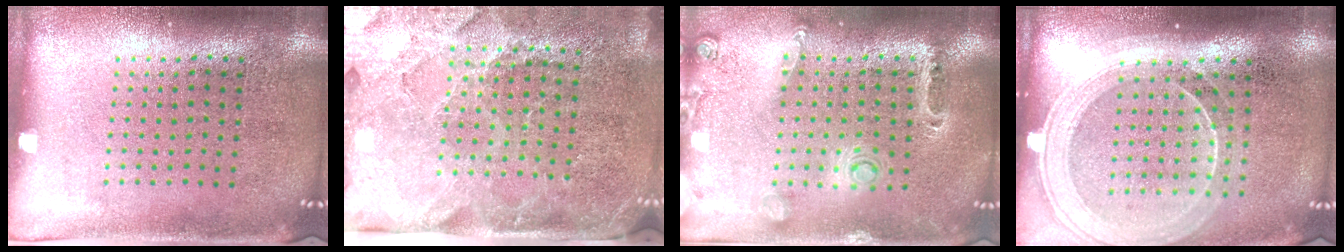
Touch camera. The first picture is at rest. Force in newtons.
{"total": 3.7, "press": 3.1, "slide": 1.9}
{"total": 0.5, "press": 0.4, "slide": 0.3}
{"total": 1.8, "press": 1.7, "slide": 0.8}